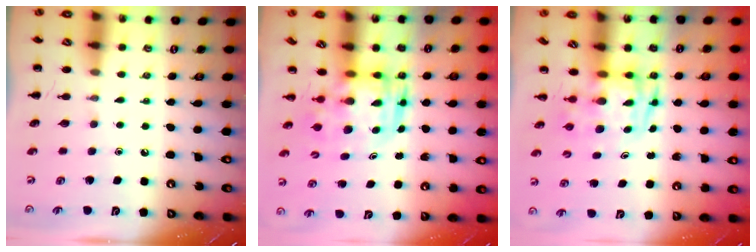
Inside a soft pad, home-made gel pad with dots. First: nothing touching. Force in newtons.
{"total": 3.5, "press": 3.4, "slide": 0.7}
{"total": 3.3, "press": 3.2, "slide": 0.6}